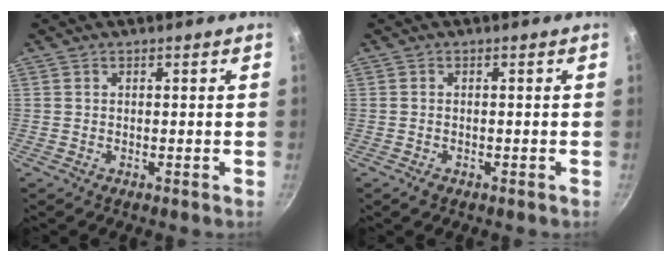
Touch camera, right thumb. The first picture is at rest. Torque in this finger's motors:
{"motor_torque": [0.24, -0.30, -0.32, -0.01, -0.02]}